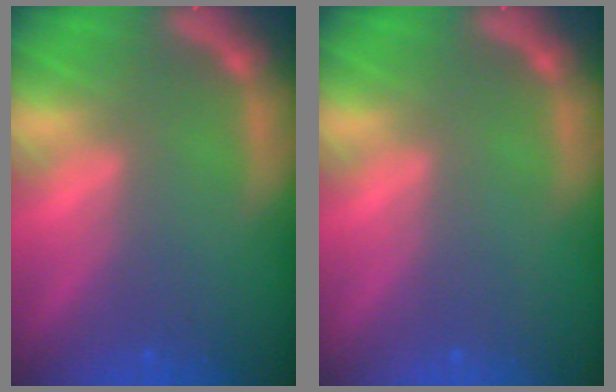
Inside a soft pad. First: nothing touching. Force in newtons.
{"total": 0.0}